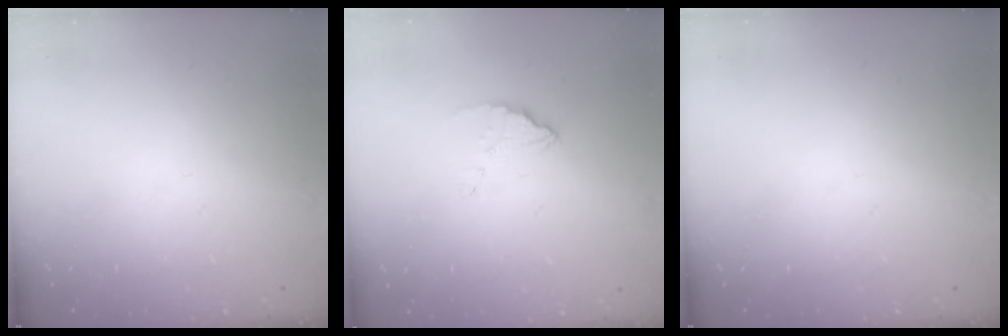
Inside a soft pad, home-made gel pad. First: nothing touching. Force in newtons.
{"total": 2.8, "press": 2.8, "slide": 0.1}
{"total": 0.0}